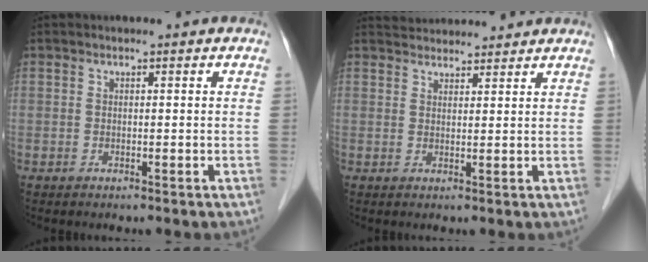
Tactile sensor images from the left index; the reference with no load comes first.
{"total": 6.2, "force": [6.0, 1.2, 0.8], "torque": [-0.011, 0.033, 0.083]}